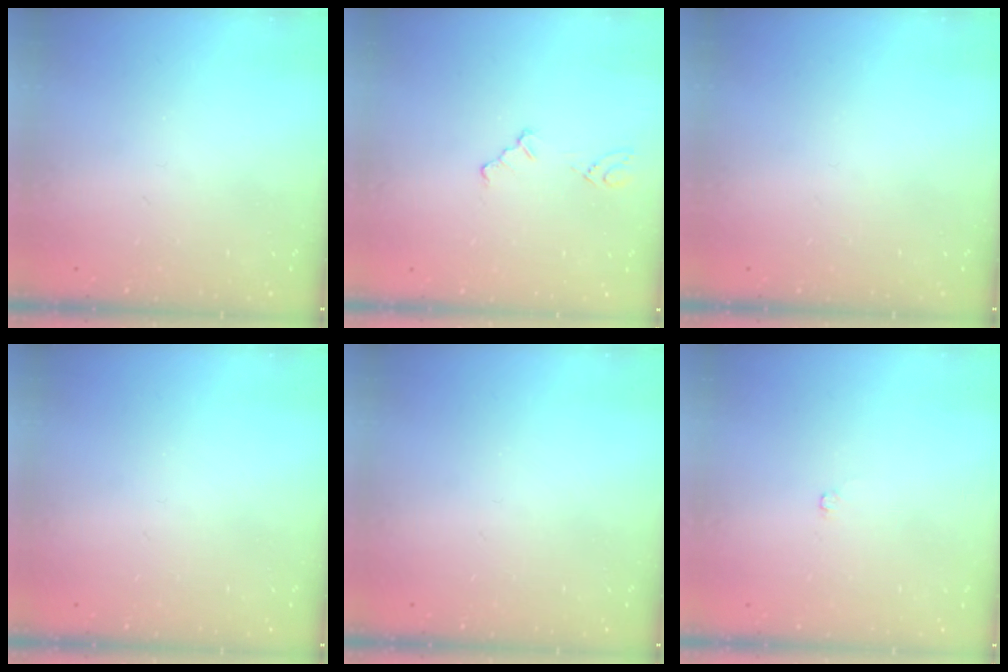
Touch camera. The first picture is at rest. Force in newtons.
{"total": 2.4, "press": 2.3, "slide": 0.4}
{"total": 0.0}
{"total": 0.0}
{"total": 0.0}
{"total": 2.6, "press": 2.6, "slide": 0.3}